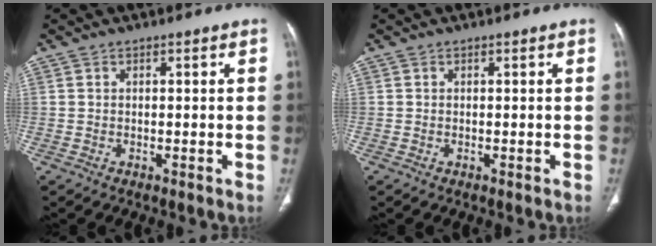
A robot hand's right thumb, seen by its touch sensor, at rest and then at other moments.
{"total": 0.0}